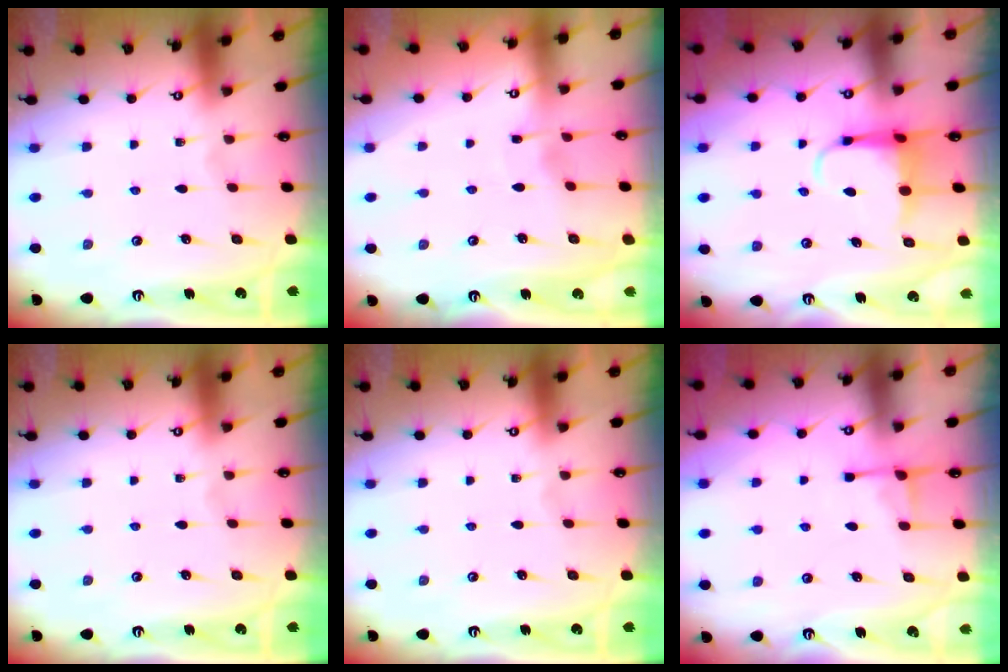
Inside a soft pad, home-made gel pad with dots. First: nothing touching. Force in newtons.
{"total": 2.5, "press": 2.5, "slide": 0.3}
{"total": 6.1, "press": 6.0, "slide": 1.2}
{"total": 0.0}
{"total": 0.0}
{"total": 3.2, "press": 3.1, "slide": 0.7}